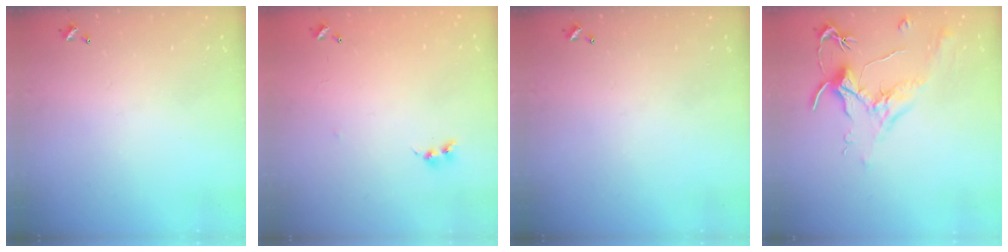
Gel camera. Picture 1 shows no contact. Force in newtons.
{"total": 6.3, "press": 6.2, "slide": 0.7}
{"total": 0.0}
{"total": 1.8, "press": 1.7, "slide": 0.8}